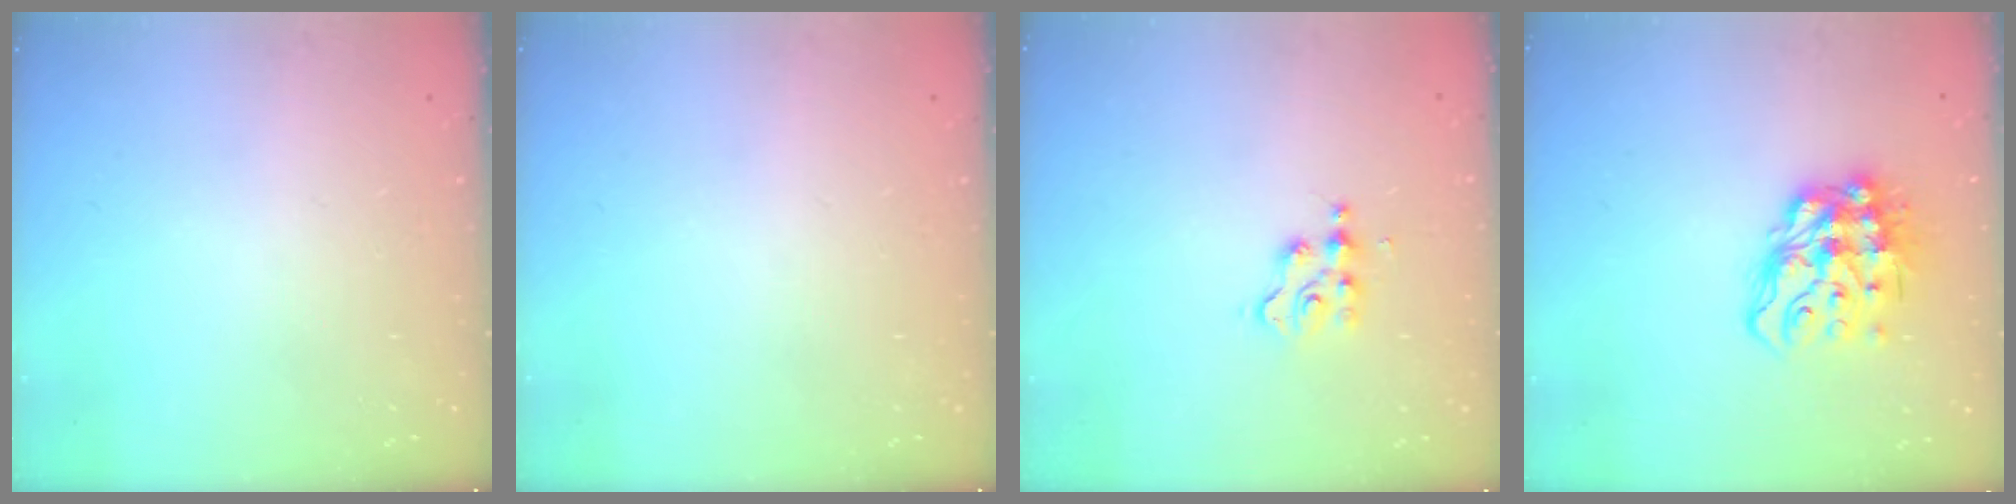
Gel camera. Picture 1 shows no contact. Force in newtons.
{"total": 0.0}
{"total": 2.7, "press": 2.6, "slide": 0.3}
{"total": 13.6, "press": 13.5, "slide": 1.5}